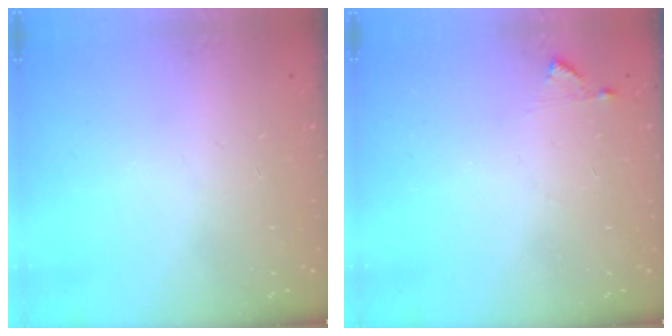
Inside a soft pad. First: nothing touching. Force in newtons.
{"total": 4.4, "press": 4.3, "slide": 0.4}